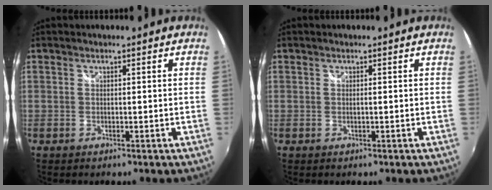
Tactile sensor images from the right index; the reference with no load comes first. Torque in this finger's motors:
{"motor_torque": [-0.70, 0.71, 0.00, 0.00]}